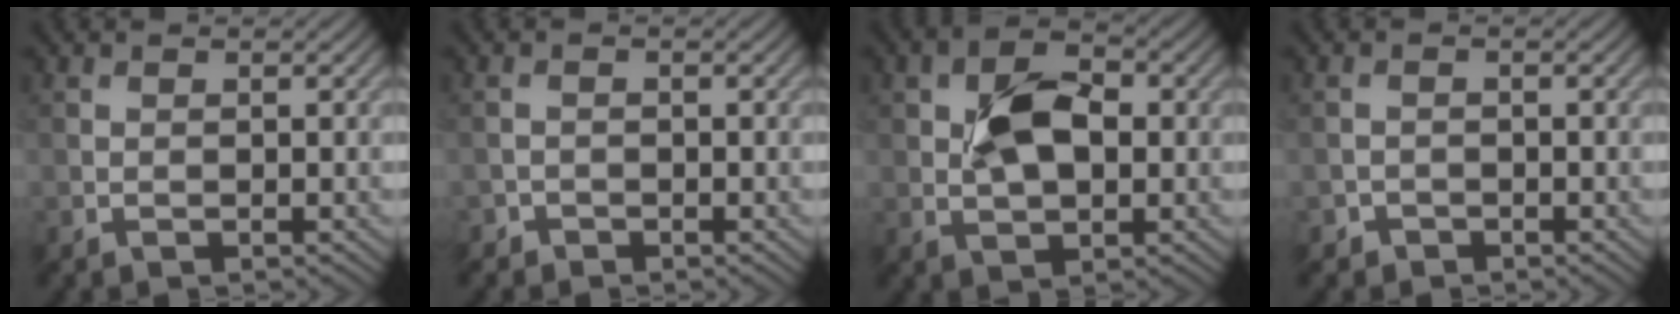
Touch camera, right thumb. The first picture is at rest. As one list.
[{"total": 1.1, "force": [-0.9, 0.6, -0.1], "torque": [0.005, 0.001, -0.019]}, {"total": 7.0, "force": [0.8, 4.2, 5.5], "torque": [-0.101, 0.005, 0.011]}, {"total": 1.3, "force": [-0.9, 0.8, 0.0], "torque": [0.004, 0.001, -0.020]}]